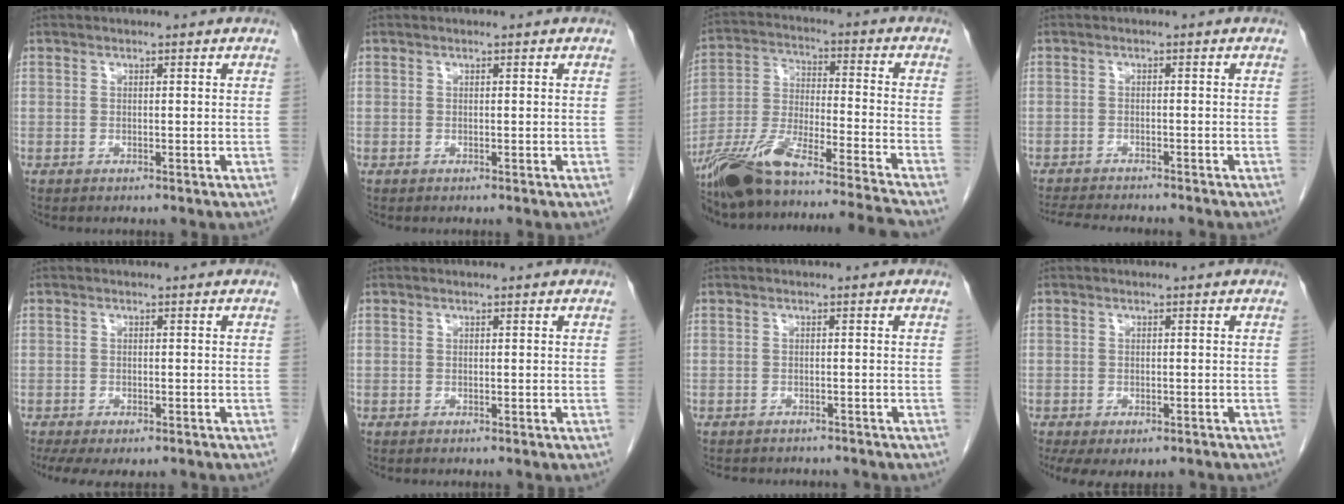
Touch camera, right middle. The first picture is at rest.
{"total": 0.0}
{"total": 21.4, "force": [-18.2, -0.9, 11.4], "torque": [-0.210, -0.023, -0.315]}
{"total": 9.0, "force": [-8.2, 1.2, 3.4], "torque": [-0.055, -0.015, -0.118]}
{"total": 7.8, "force": [-5.9, 3.1, 4.1], "torque": [-0.070, -0.009, -0.084]}
{"total": 0.0}
{"total": 6.6, "force": [-6.0, 2.2, 1.8], "torque": [-0.029, 0.000, -0.071]}
{"total": 7.7, "force": [-5.3, 3.9, 4.0], "torque": [-0.070, -0.007, -0.070]}